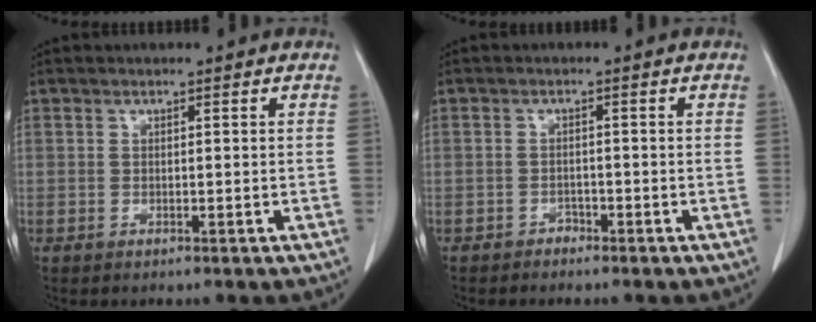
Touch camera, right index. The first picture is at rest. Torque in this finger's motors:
{"motor_torque": [0.08, -0.07, -0.02, 0.01]}